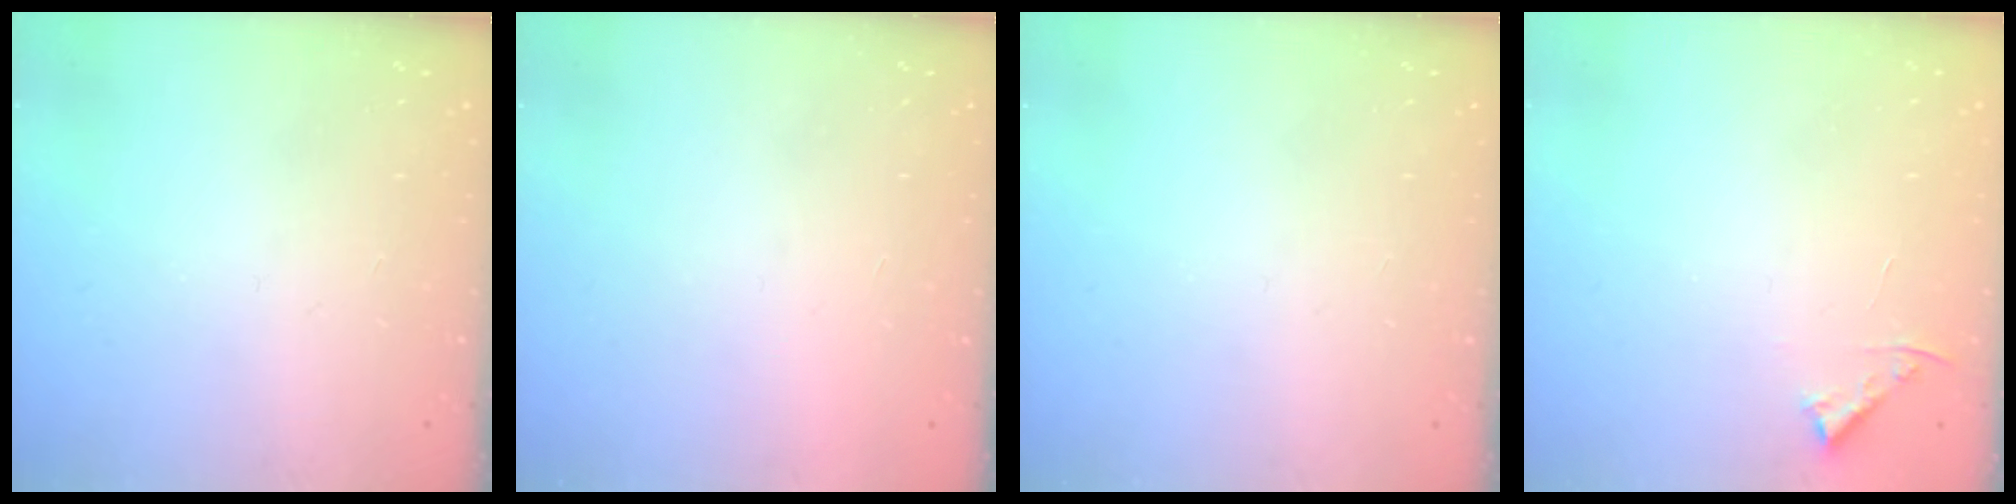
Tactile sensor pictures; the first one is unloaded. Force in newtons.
{"total": 1.5, "press": 1.5, "slide": 0.1}
{"total": 0.0}
{"total": 3.8, "press": 3.8, "slide": 0.6}